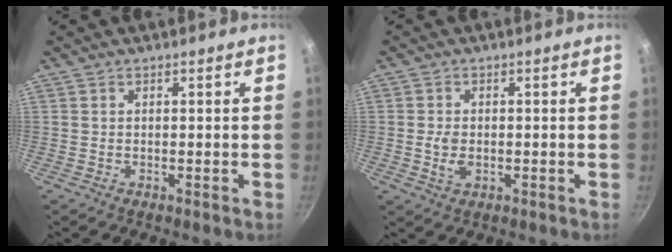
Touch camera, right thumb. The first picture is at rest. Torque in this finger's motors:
{"motor_torque": [0.78, 0.49, 0.64, -0.30, 0.00]}